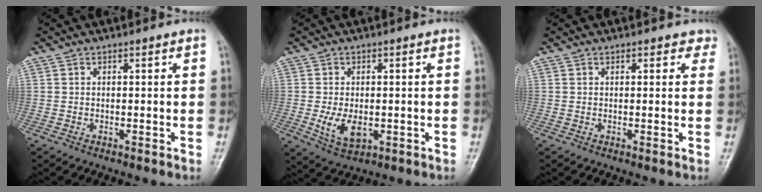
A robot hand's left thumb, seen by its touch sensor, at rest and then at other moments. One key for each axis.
{"total": 6.2, "fx": -1.1, "fy": 3.7, "fz": 4.9, "tx": -0.085, "ty": -0.011, "tz": -0.013}
{"total": 2.0, "fx": 1.3, "fy": 1.3, "fz": 0.8, "tx": 0.017, "ty": -0.002, "tz": 0.007}